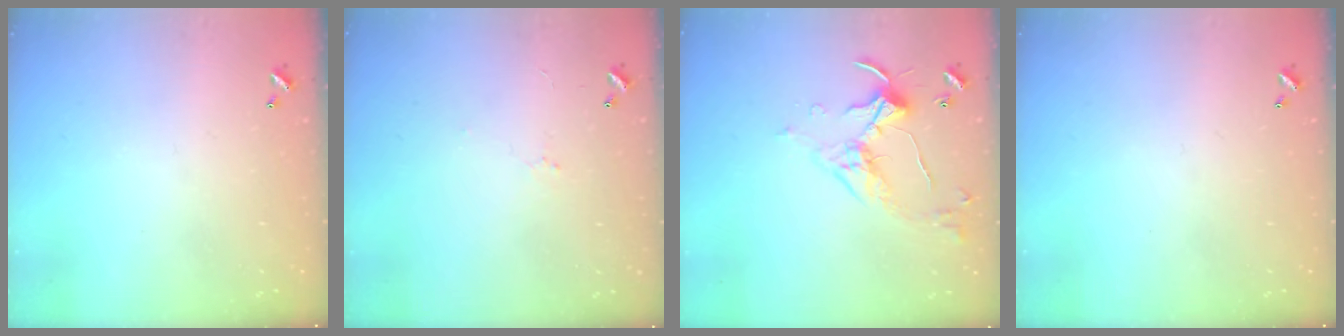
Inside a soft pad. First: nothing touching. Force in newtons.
{"total": 1.9, "press": 1.8, "slide": 0.6}
{"total": 5.0, "press": 5.0, "slide": 0.5}
{"total": 0.0}